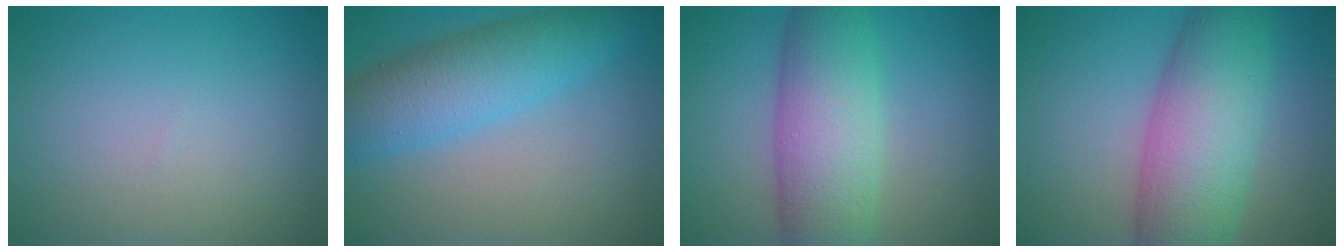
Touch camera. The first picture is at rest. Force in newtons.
{"total": 6.5, "press": 6.5, "slide": 0.2}
{"total": 8.3, "press": 8.3, "slide": 0.1}
{"total": 10.0, "press": 10.0, "slide": 0.3}